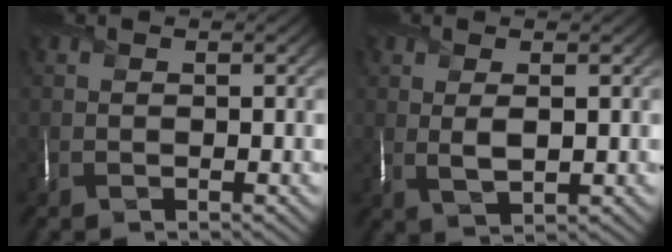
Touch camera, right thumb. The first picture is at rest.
{"total": 2.7, "force": [0.8, 0.7, 2.5], "torque": [-0.053, 0.002, 0.020]}